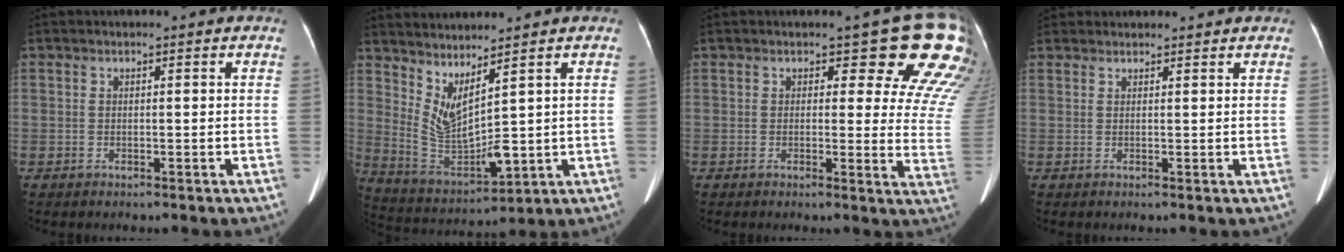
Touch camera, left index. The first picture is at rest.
{"total": 7.0, "force": [3.5, 1.1, 6.0], "torque": [-0.130, -0.020, 0.093]}
{"total": 12.8, "force": [10.3, 4.3, 6.1], "torque": [-0.030, -0.060, 0.077]}
{"total": 3.5, "force": [3.4, 0.9, 0.2], "torque": [-0.005, 0.025, 0.052]}